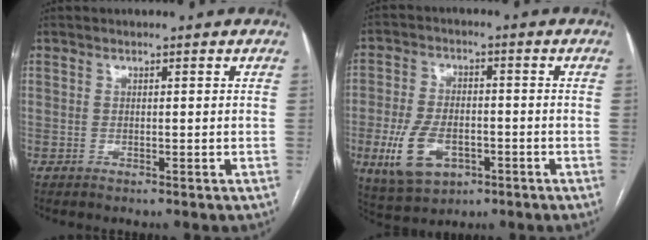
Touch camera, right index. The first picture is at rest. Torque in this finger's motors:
{"motor_torque": [-0.05, -0.14, -0.62, -0.21]}